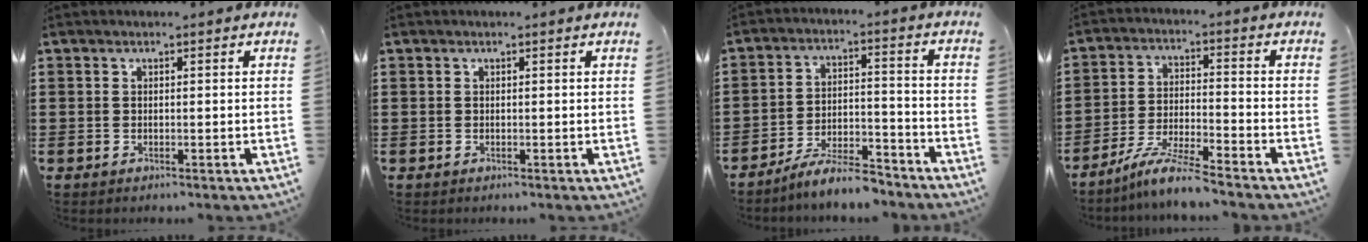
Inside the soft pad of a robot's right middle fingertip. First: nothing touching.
{"total": 0.0}
{"total": 7.2, "force": [-6.5, 0.6, 3.0], "torque": [-0.057, 0.004, -0.122]}
{"total": 7.0, "force": [-6.2, -0.3, 3.3], "torque": [-0.070, -0.014, -0.120]}